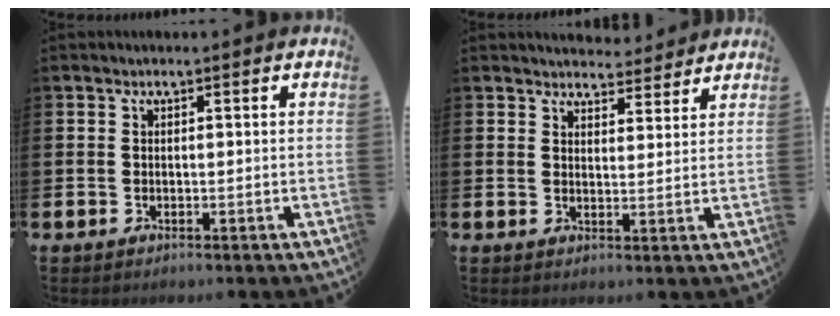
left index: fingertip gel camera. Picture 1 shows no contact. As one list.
[{"total": 4.2, "force": [4.1, 1.1, -0.2], "torque": [0.003, -0.024, 0.073]}]